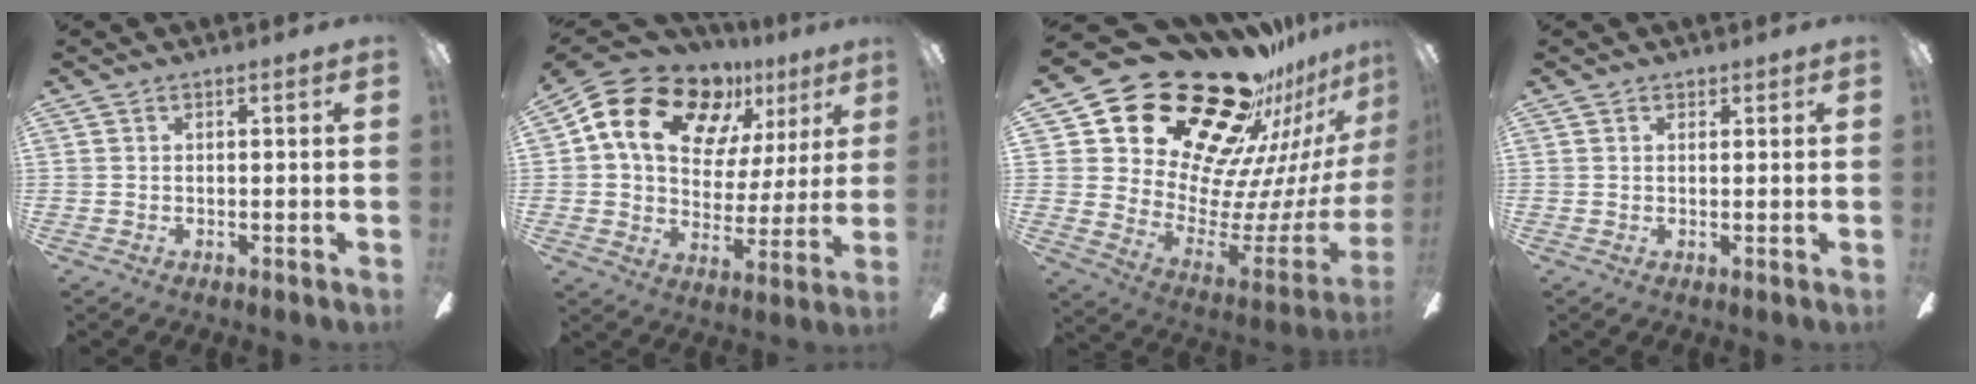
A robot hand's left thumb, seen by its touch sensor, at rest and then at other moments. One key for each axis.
{"total": 18.3, "fx": 10.2, "fy": 12.0, "fz": 9.4, "tx": -0.171, "ty": -0.042, "tz": 0.187}
{"total": 29.7, "fx": 23.2, "fy": 13.0, "fz": 13.1, "tx": -0.206, "ty": -0.191, "tz": 0.441}
{"total": 1.1, "fx": 0.9, "fy": 0.6, "fz": 0.3, "tx": 0.003, "ty": -0.004, "tz": 0.015}